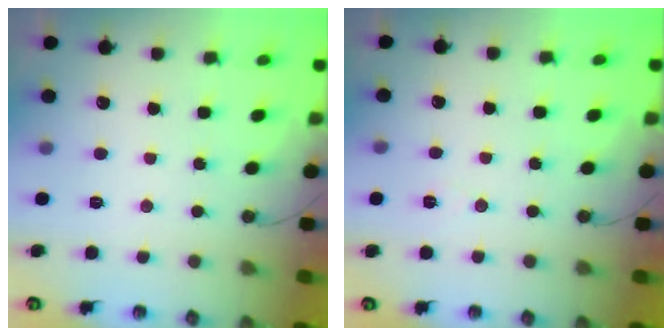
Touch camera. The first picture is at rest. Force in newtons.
{"total": 5.6, "press": 3.3, "slide": 4.6}